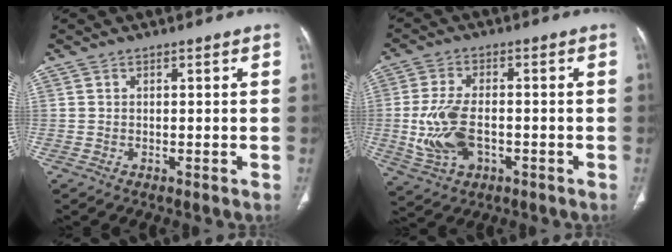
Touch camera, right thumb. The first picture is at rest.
{"total": 10.4, "force": [-1.9, 6.2, 8.2], "torque": [-0.170, 0.007, -0.029]}